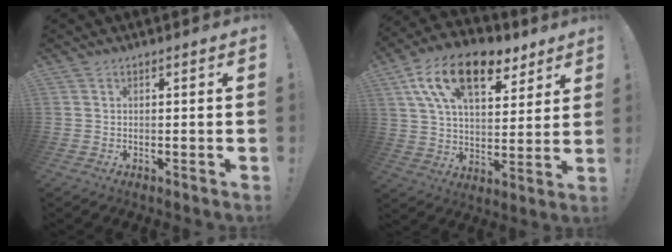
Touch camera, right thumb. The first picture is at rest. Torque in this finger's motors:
{"motor_torque": [0.94, 3.24, 0.75, -0.14, 0.21]}